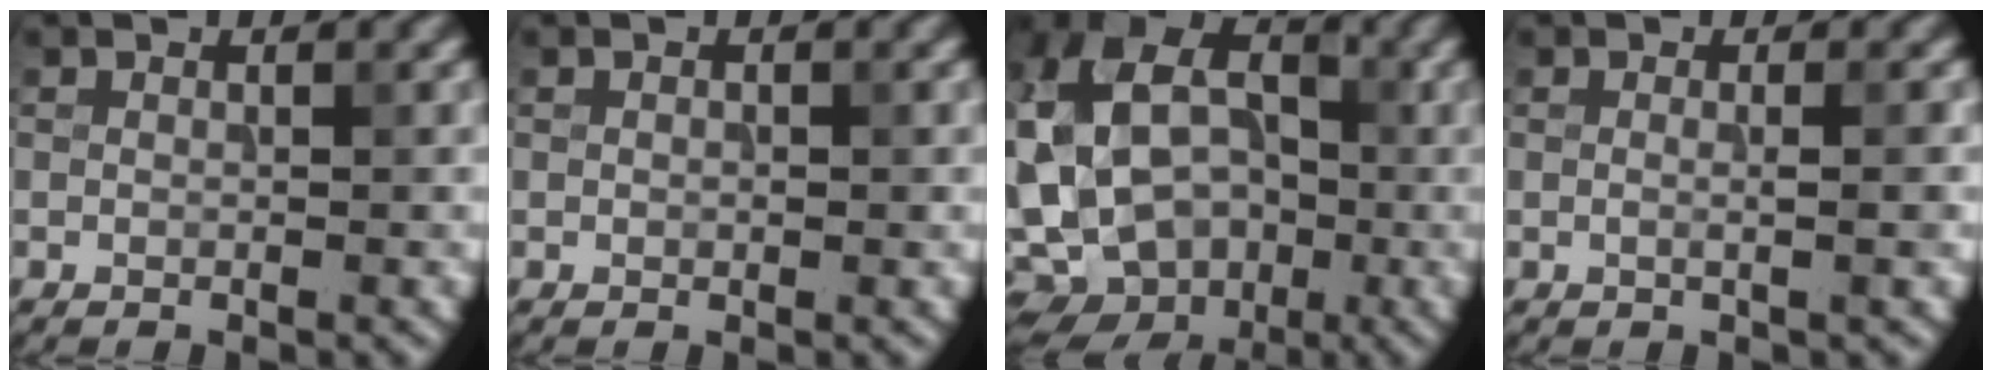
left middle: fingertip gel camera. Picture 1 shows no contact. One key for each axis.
{"total": 0.6, "fx": 0.0, "fy": 0.3, "fz": 0.6, "tx": -0.011, "ty": 0.001, "tz": -0.001}
{"total": 19.6, "fx": -3.0, "fy": 16.5, "fz": 10.1, "tx": -0.209, "ty": 0.024, "tz": -0.079}
{"total": 1.7, "fx": 0.1, "fy": 0.3, "fz": 1.7, "tx": -0.019, "ty": -0.004, "tz": -0.001}